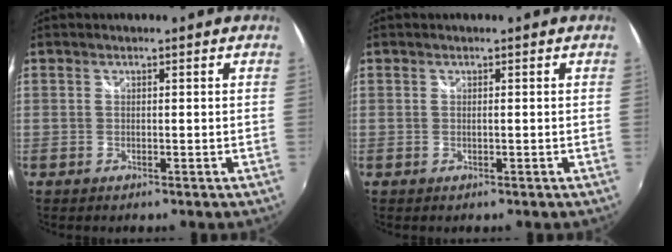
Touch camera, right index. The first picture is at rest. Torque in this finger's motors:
{"motor_torque": [-0.26, 0.26, 0.00, 0.00]}